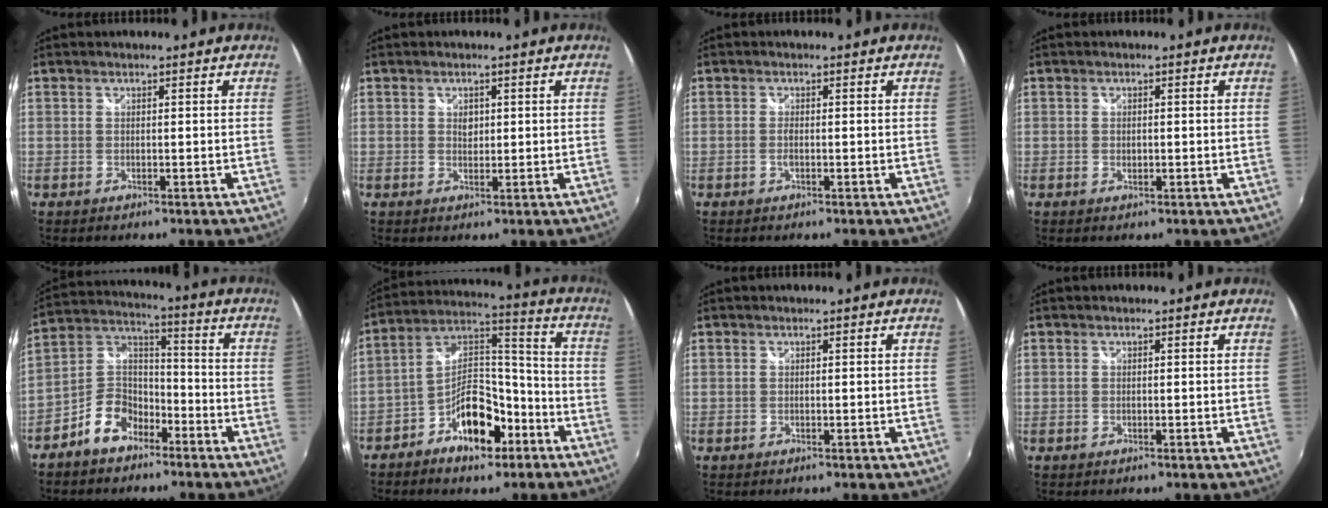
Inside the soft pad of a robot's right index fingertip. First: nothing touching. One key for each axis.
{"total": 1.6, "fx": 0.4, "fy": 1.3, "fz": 0.8, "tx": -0.009, "ty": 0.003, "tz": 0.007}
{"total": 1.3, "fx": -0.3, "fy": 0.3, "fz": 1.2, "tx": -0.025, "ty": -0.001, "tz": -0.007}
{"total": 1.0, "fx": -0.1, "fy": 0.8, "fz": 0.5, "tx": -0.010, "ty": -0.002, "tz": -0.002}
{"total": 9.6, "fx": -6.1, "fy": 6.0, "fz": 4.3, "tx": -0.096, "ty": 0.038, "tz": -0.111}
{"total": 12.4, "fx": -6.9, "fy": 6.1, "fz": 8.4, "tx": -0.147, "ty": 0.037, "tz": -0.107}
{"total": 0.0}
{"total": 0.0}